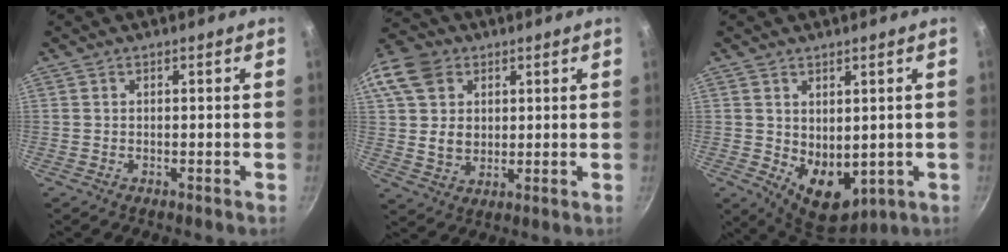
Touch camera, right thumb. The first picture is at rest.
{"total": 16.6, "force": [5.7, 13.2, 8.3], "torque": [-0.169, 0.008, 0.104]}
{"total": 9.2, "force": [0.4, 6.4, 6.7], "torque": [-0.070, -0.025, 0.029]}